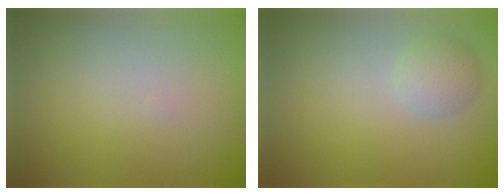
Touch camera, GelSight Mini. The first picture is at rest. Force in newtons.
{"total": 2.1, "press": 2.1, "slide": 0.0}